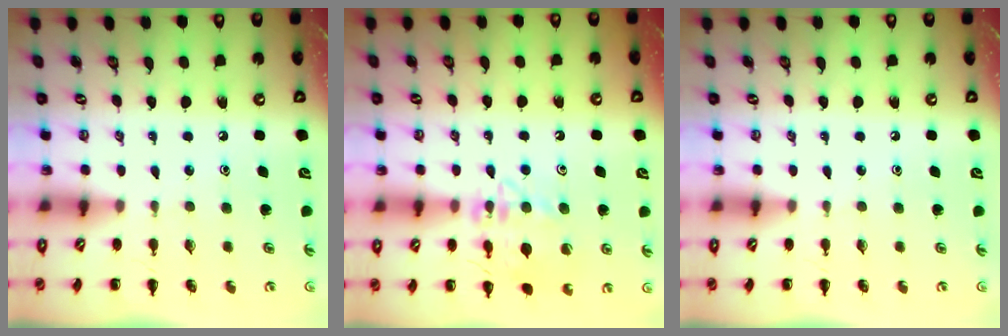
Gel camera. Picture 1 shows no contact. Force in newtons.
{"total": 14.9, "press": 14.8, "slide": 1.2}
{"total": 0.0}